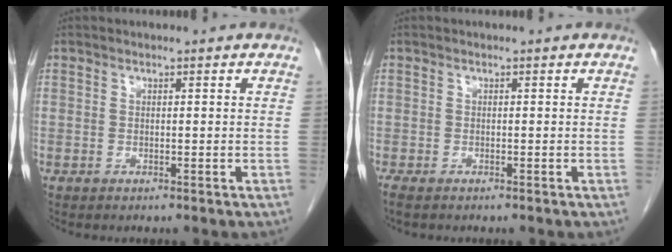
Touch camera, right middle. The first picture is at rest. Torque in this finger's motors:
{"motor_torque": [0.24, -0.16, 0.06, 0.03]}